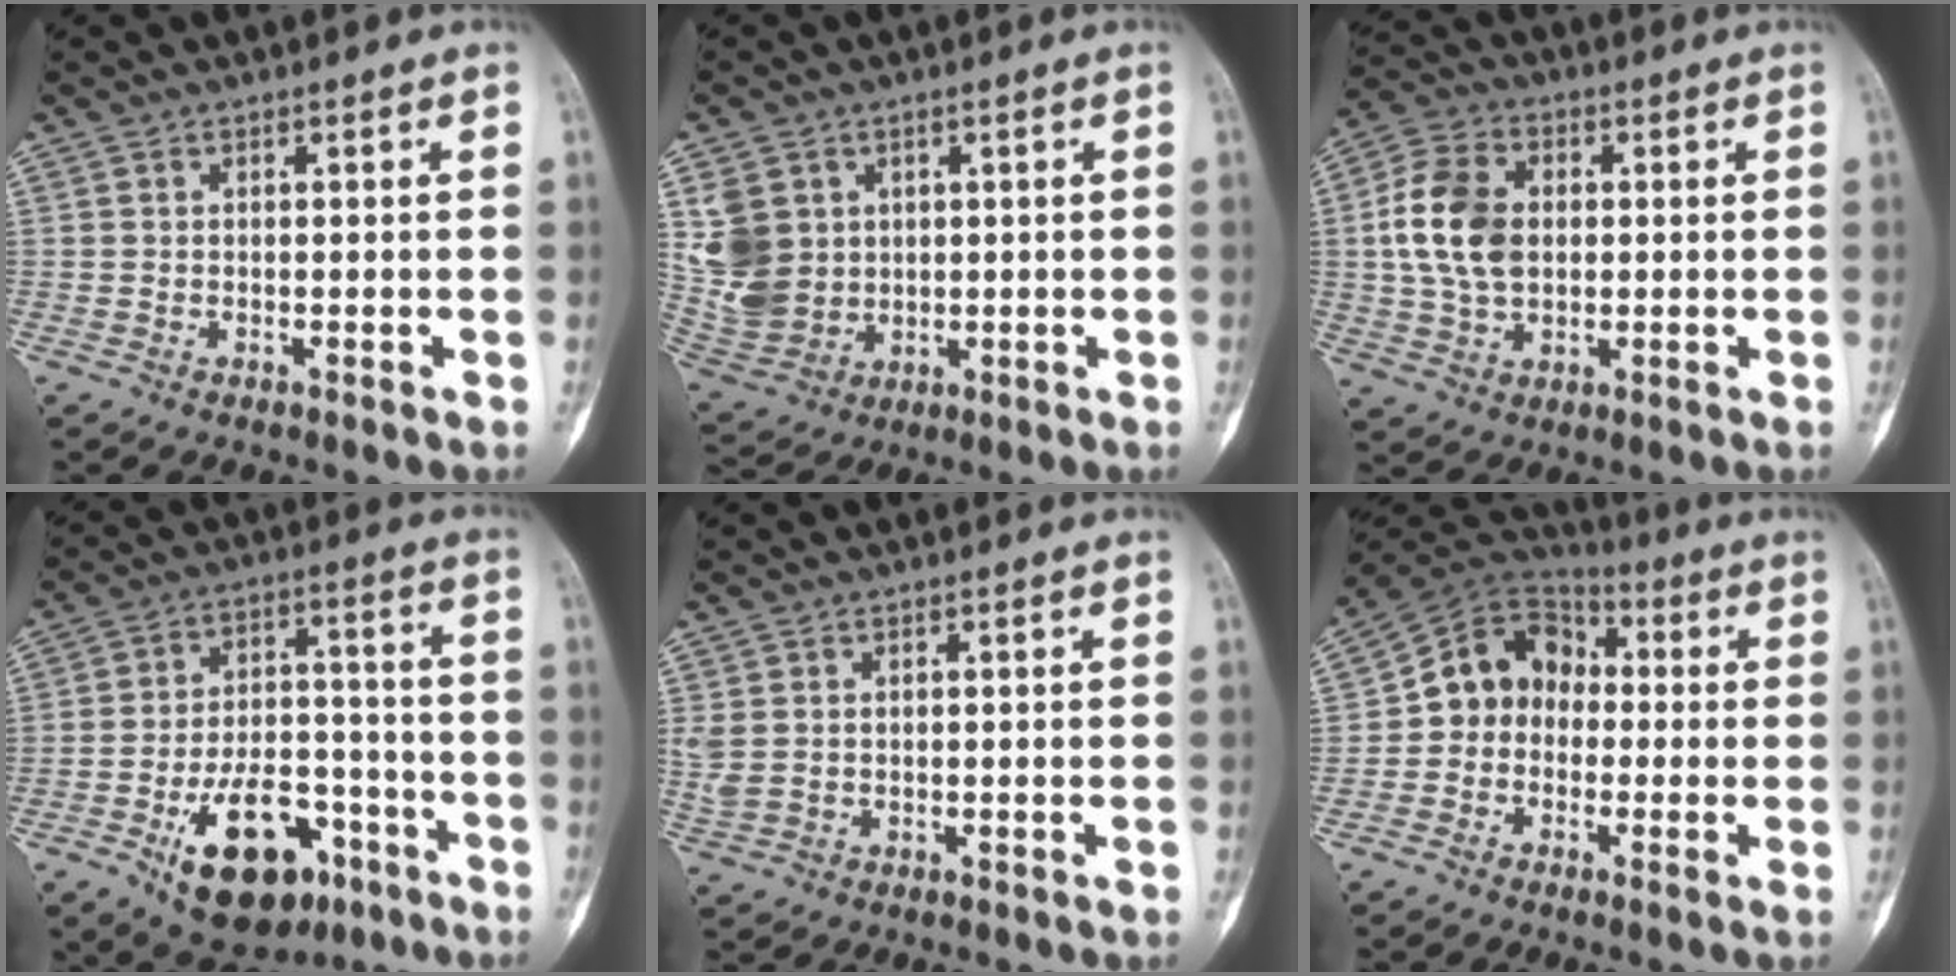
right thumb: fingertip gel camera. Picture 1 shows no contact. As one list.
[{"total": 10.2, "force": [2.6, 8.6, 4.9], "torque": [-0.083, -0.007, 0.073]}, {"total": 12.0, "force": [0.9, 8.4, 8.5], "torque": [-0.157, 0.011, 0.016]}, {"total": 17.8, "force": [-8.8, 10.0, 11.9], "torque": [-0.158, 0.055, -0.127]}, {"total": 2.7, "force": [0.5, 2.0, 1.7], "torque": [-0.054, 0.004, 0.018]}, {"total": 11.0, "force": [-0.8, 9.4, 5.6], "torque": [-0.070, 0.042, -0.032]}]